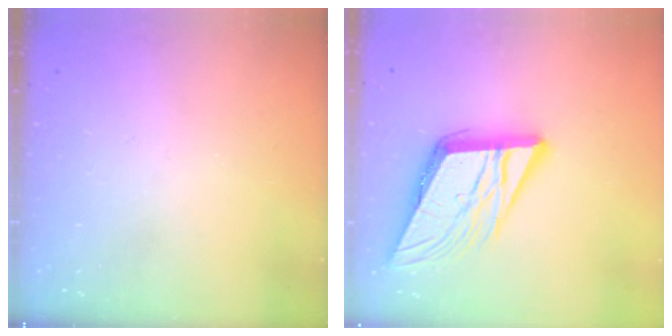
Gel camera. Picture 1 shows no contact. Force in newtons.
{"total": 15.2, "press": 15.0, "slide": 2.6}